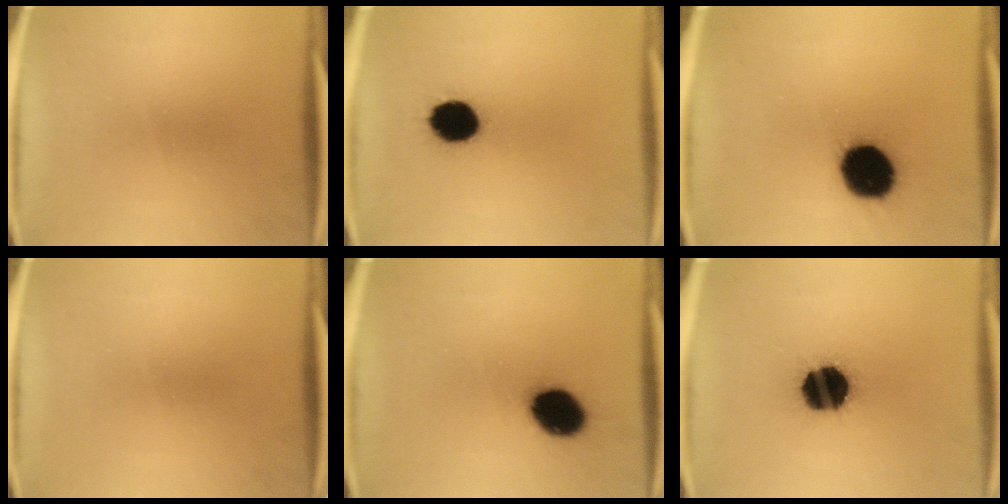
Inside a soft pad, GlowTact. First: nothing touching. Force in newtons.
{"total": 11.1}
{"total": 18.1}
{"total": 0.0}
{"total": 11.8}
{"total": 18.0}